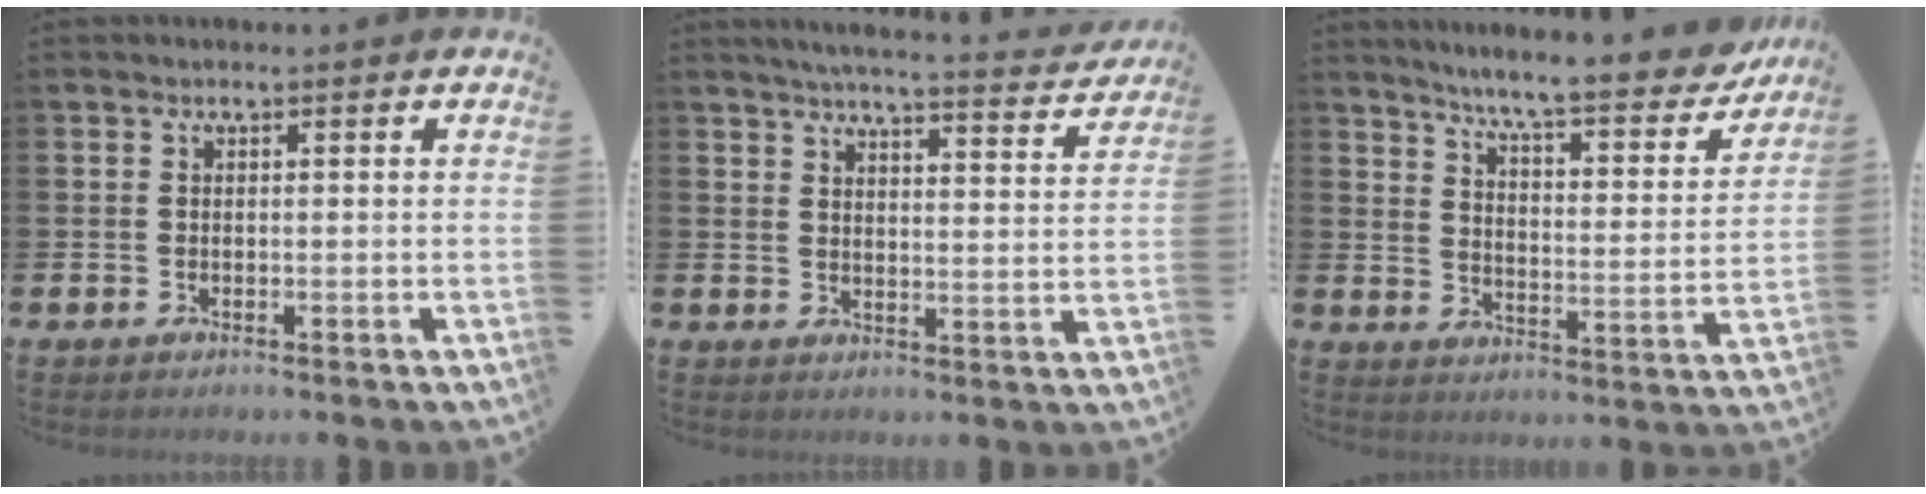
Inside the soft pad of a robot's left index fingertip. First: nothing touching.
{"total": 5.3, "force": [5.1, 0.1, 1.4], "torque": [-0.030, -0.037, 0.085]}
{"total": 8.1, "force": [7.4, 0.7, 3.2], "torque": [-0.079, -0.061, 0.120]}